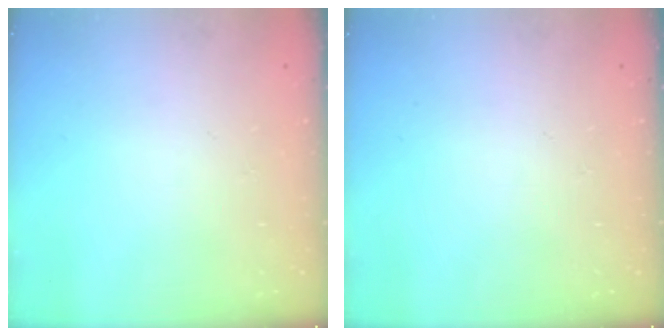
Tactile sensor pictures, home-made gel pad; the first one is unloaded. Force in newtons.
{"total": 0.0}